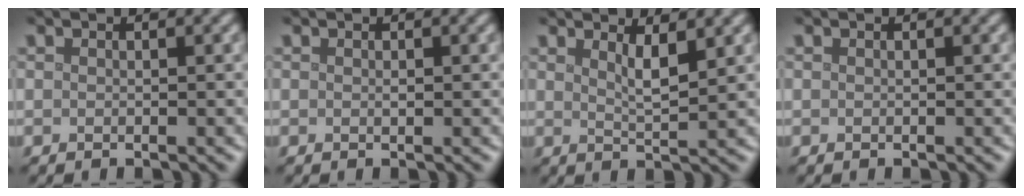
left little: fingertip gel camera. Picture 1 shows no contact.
{"total": 0.0}
{"total": 2.4, "force": [1.3, 0.6, 1.9], "torque": [-0.028, -0.007, 0.022]}
{"total": 0.0}